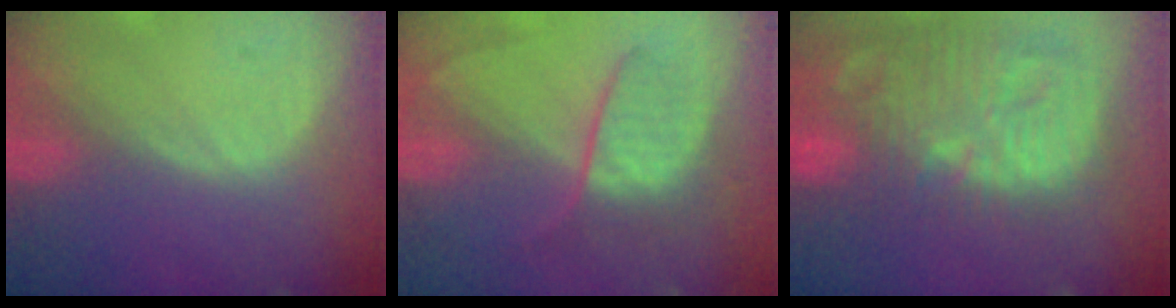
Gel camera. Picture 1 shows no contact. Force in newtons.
{"total": 6.4, "press": 6.4, "slide": 0.8}
{"total": 14.5, "press": 12.6, "slide": 7.2}